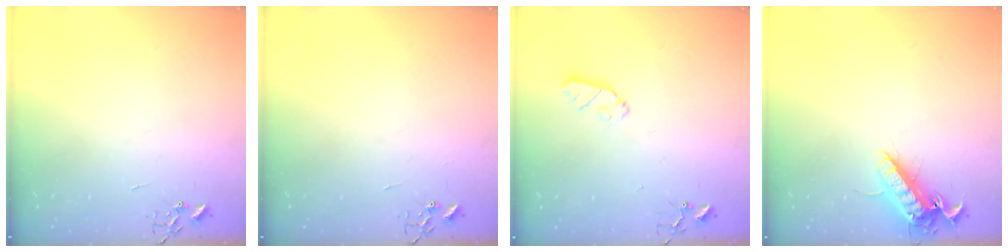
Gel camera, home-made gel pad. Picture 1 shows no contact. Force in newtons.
{"total": 0.0}
{"total": 6.6, "press": 6.6, "slide": 0.2}
{"total": 13.5, "press": 13.5, "slide": 1.2}